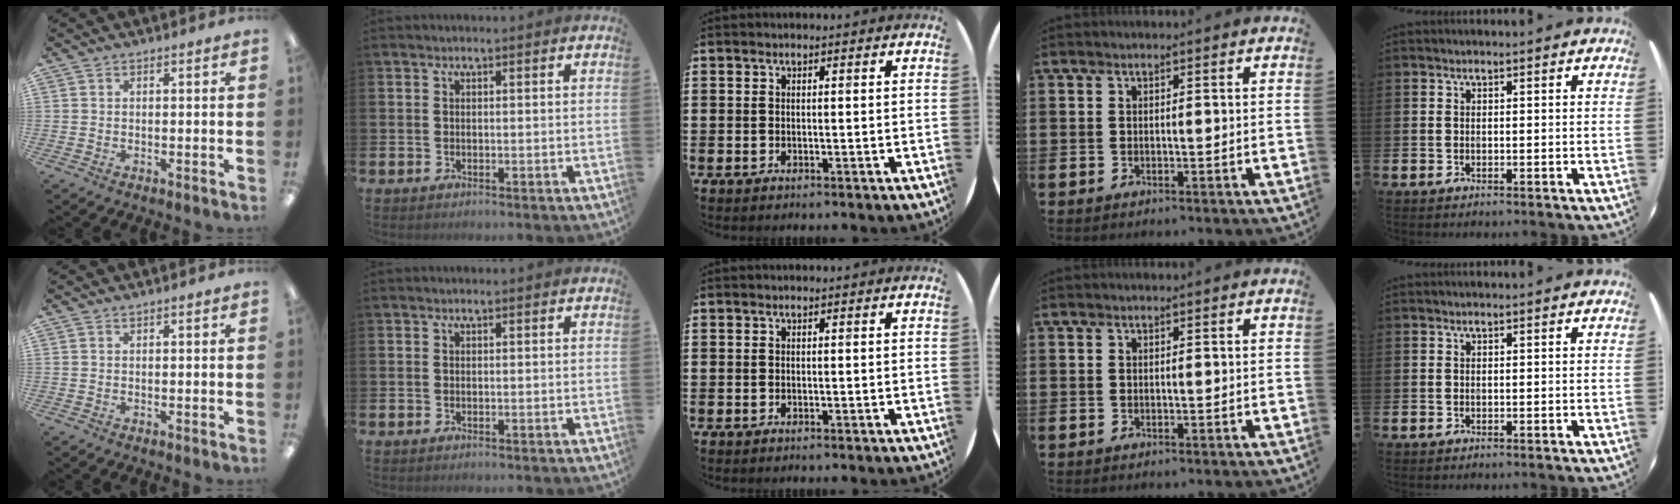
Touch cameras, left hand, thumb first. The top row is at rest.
{}